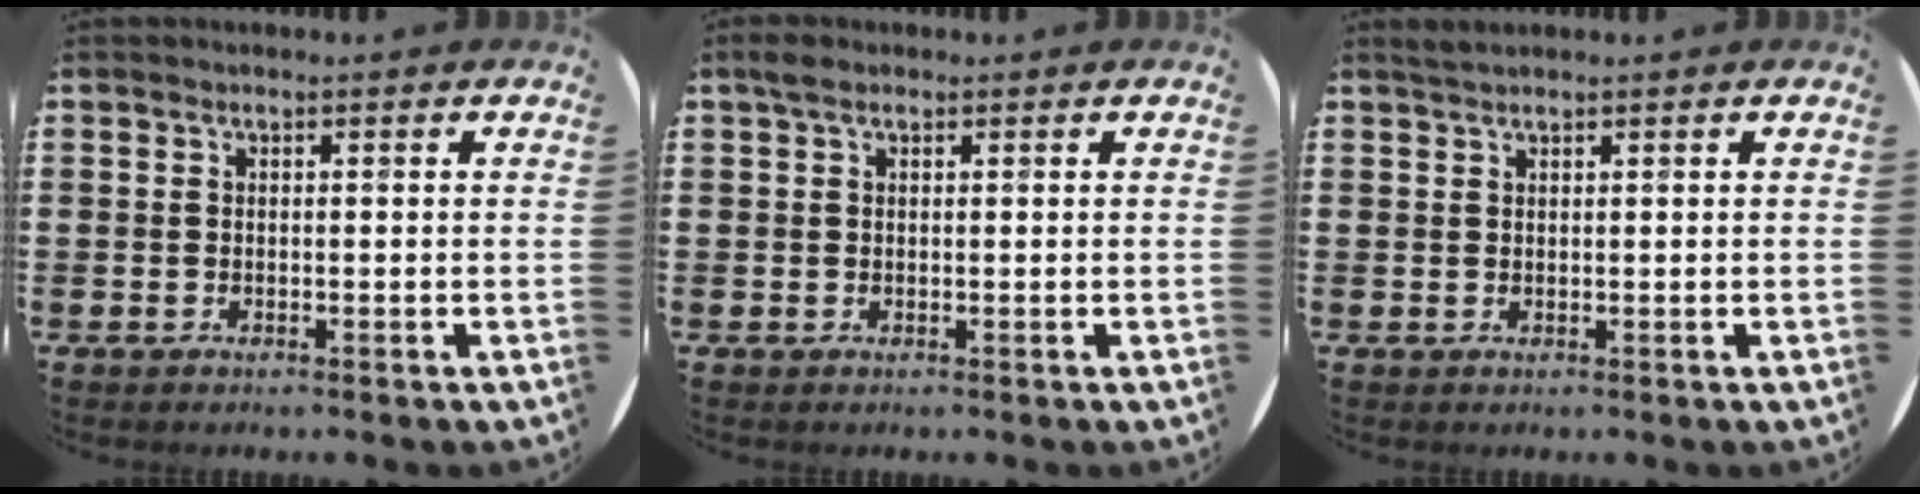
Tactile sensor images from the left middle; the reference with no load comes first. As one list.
[{"total": 1.2, "force": [0.8, 0.7, 0.6], "torque": [-0.006, 0.003, 0.012]}, {"total": 1.0, "force": [0.9, -0.1, 0.3], "torque": [-0.007, 0.001, 0.018]}]